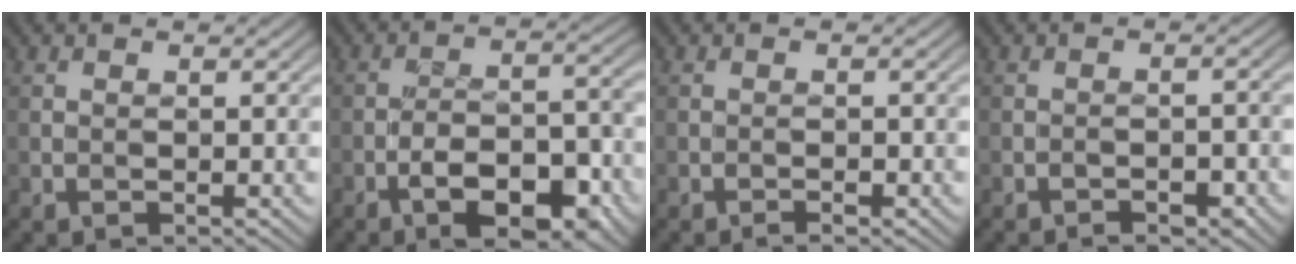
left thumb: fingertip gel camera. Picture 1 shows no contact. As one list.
[{"total": 9.5, "force": [-5.5, 3.5, 6.9], "torque": [-0.102, -0.001, -0.086]}, {"total": 1.4, "force": [-1.1, 0.1, 0.9], "torque": [-0.016, 0.000, -0.017]}, {"total": 3.2, "force": [-2.5, 1.0, 1.8], "torque": [-0.024, 0.010, -0.028]}]